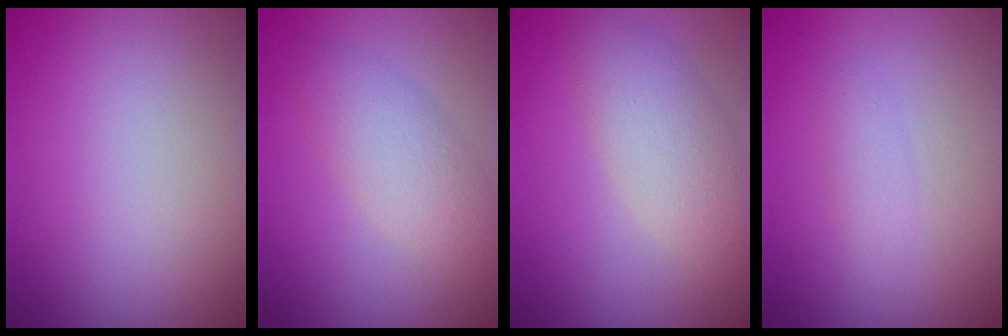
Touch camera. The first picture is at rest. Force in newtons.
{"total": 3.3, "press": 3.3, "slide": 0.1}
{"total": 3.9, "press": 3.9, "slide": 0.2}
{"total": 1.2, "press": 1.2, "slide": 0.1}